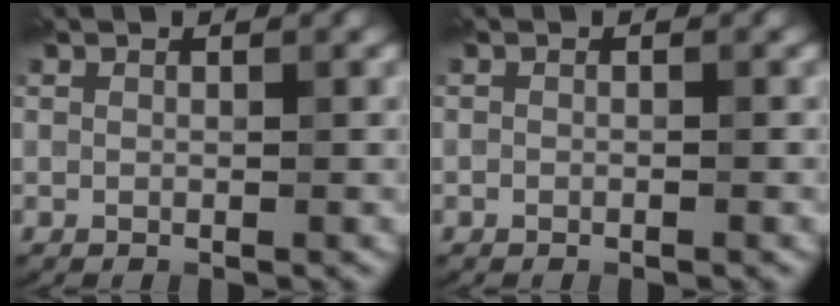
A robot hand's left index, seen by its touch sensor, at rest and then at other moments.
{"total": 0.0}